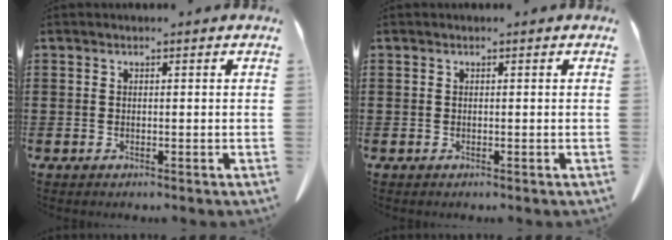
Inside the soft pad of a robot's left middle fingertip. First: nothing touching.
{"total": 0.0}